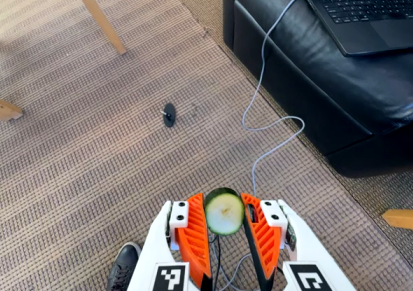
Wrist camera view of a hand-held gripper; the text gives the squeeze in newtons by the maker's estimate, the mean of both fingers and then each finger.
{"total": 10.1, "left": 9.9, "right": 10.3}